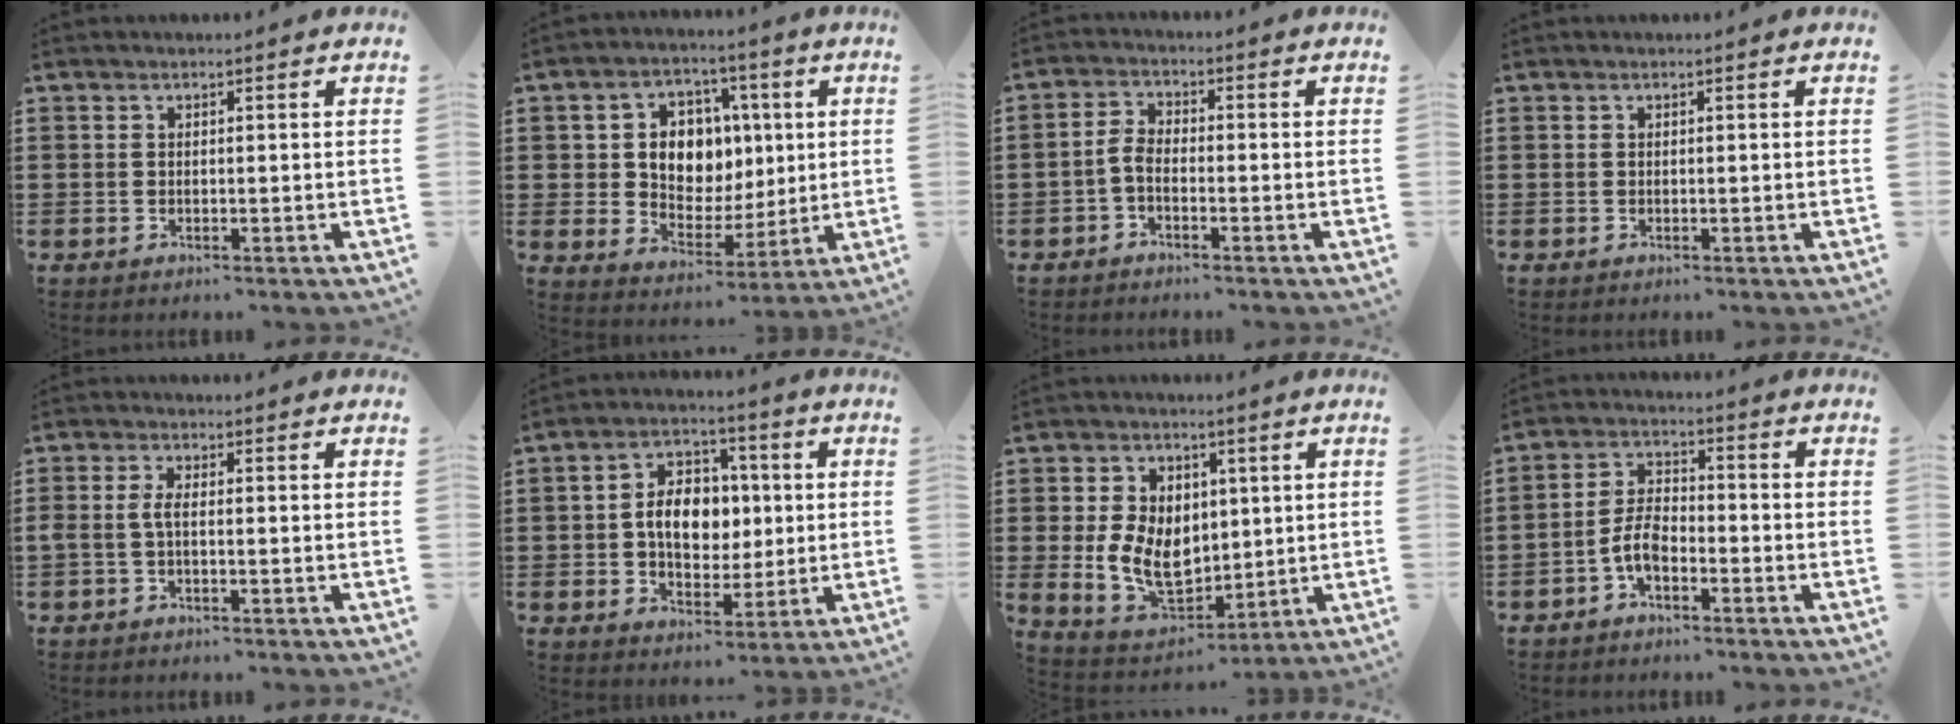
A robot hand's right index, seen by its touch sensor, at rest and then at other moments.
{"total": 8.4, "force": [1.7, 7.2, 4.0], "torque": [-0.096, 0.015, 0.030]}
{"total": 2.9, "force": [-1.5, 1.3, 2.2], "torque": [-0.056, 0.002, -0.034]}
{"total": 0.0}
{"total": 2.2, "force": [-0.6, 0.6, 2.0], "torque": [-0.053, -0.004, -0.016]}
{"total": 8.1, "force": [0.1, 5.8, 5.6], "torque": [-0.105, 0.015, -0.002]}
{"total": 9.2, "force": [0.3, 7.0, 5.9], "torque": [-0.133, 0.007, 0.003]}
{"total": 5.2, "force": [-2.6, 2.4, 3.8], "torque": [-0.094, 0.003, -0.056]}